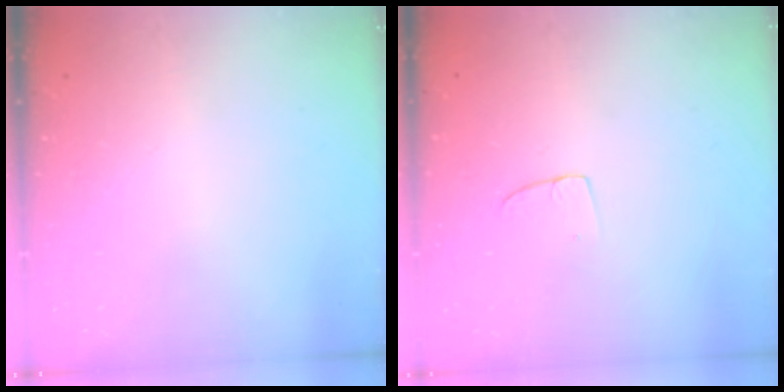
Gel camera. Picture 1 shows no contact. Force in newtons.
{"total": 2.9, "press": 2.9, "slide": 0.2}